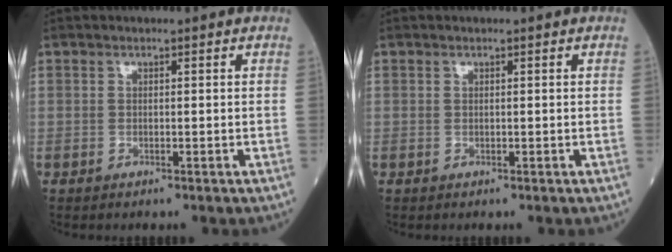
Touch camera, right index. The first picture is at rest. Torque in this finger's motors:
{"motor_torque": [0.00, 0.00, 0.00, 0.00]}